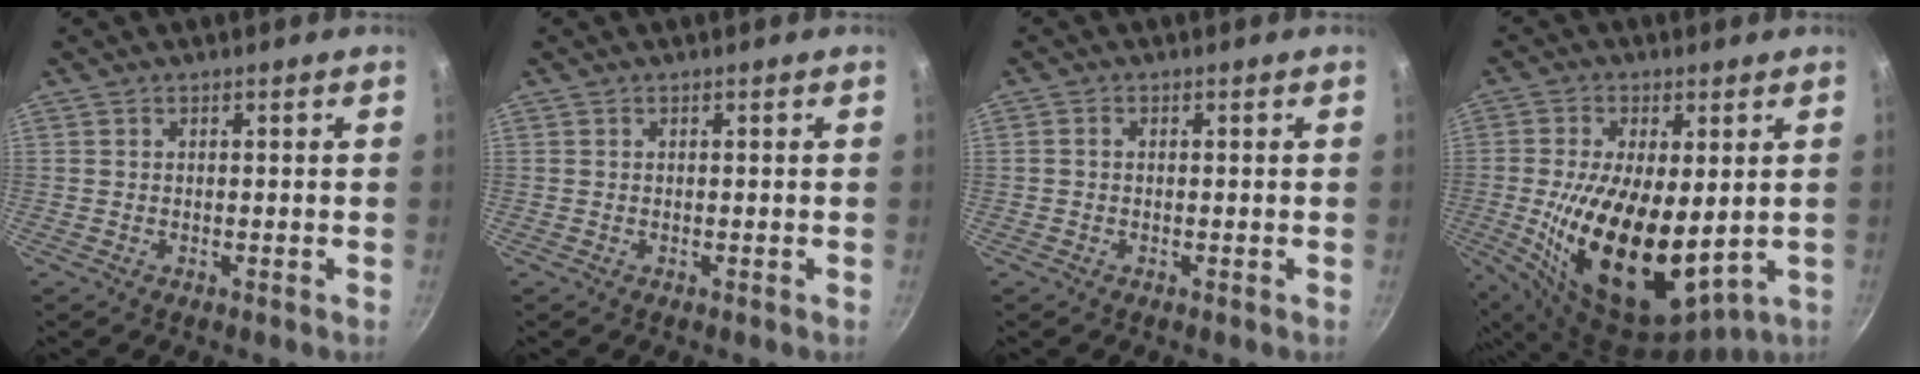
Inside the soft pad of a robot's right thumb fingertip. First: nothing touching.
{"total": 0.0}
{"total": 0.8, "force": [-0.1, 0.7, 0.5], "torque": [-0.008, 0.005, -0.003]}
{"total": 20.4, "force": [-0.7, 10.5, 17.5], "torque": [-0.309, -0.022, 0.005]}